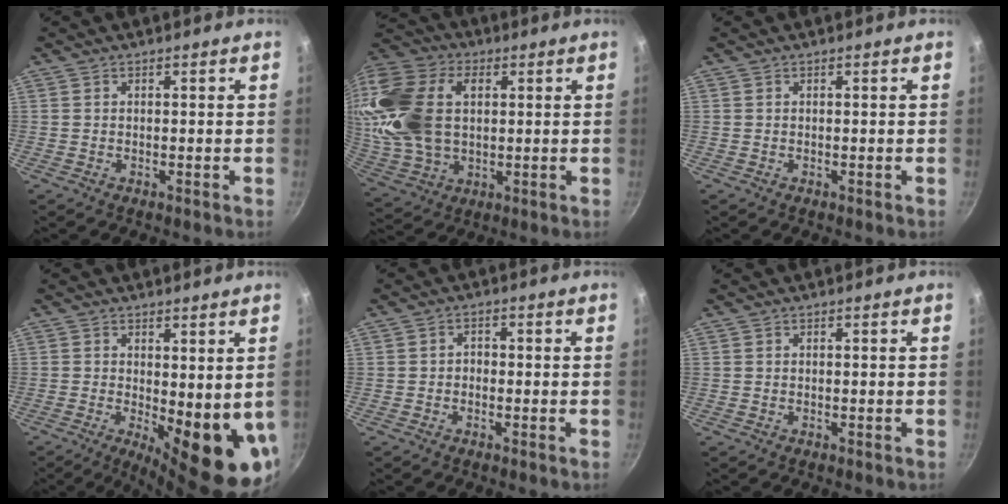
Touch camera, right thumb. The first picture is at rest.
{"total": 23.3, "force": [4.1, 15.6, 16.8], "torque": [-0.350, 0.010, 0.080]}
{"total": 0.0}
{"total": 12.4, "force": [-0.6, 4.5, 11.5], "torque": [-0.123, -0.023, 0.003]}
{"total": 1.7, "force": [-0.5, 1.3, 0.9], "torque": [-0.011, 0.009, -0.011]}
{"total": 0.0}